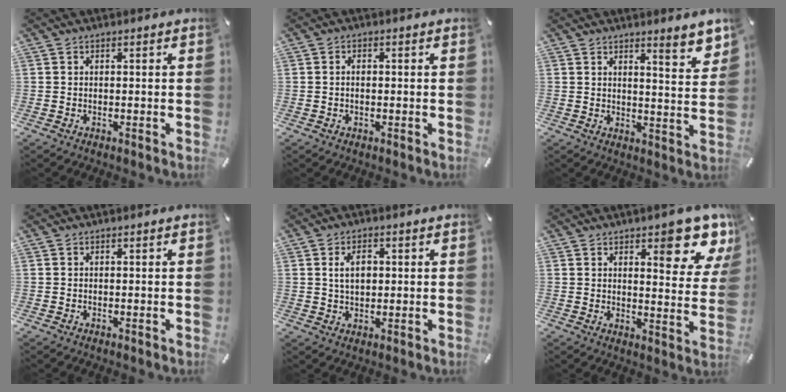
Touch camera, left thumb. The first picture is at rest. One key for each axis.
{"total": 1.3, "fx": -0.1, "fy": 0.8, "fz": 1.0, "tx": -0.023, "ty": 0.001, "tz": -0.003}
{"total": 6.5, "fx": 5.2, "fy": 0.8, "fz": 3.8, "tx": -0.045, "ty": -0.042, "tz": 0.084}
{"total": 0.0}
{"total": 5.1, "fx": 1.0, "fy": 3.4, "fz": 3.7, "tx": -0.063, "ty": 0.002, "tz": 0.013}
{"total": 12.0, "fx": 8.0, "fy": 4.2, "fz": 7.9, "tx": -0.079, "ty": -0.060, "tz": 0.130}